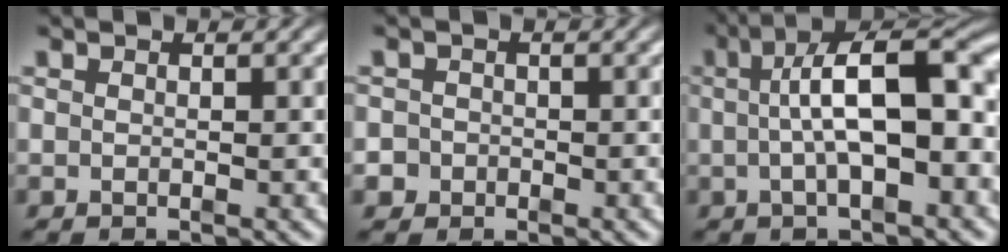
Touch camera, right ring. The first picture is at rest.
{"total": 2.5, "force": [-1.1, 2.2, 0.0], "torque": [-0.008, -0.013, -0.019]}
{"total": 9.1, "force": [0.5, 3.1, 8.5], "torque": [-0.114, 0.016, 0.004]}